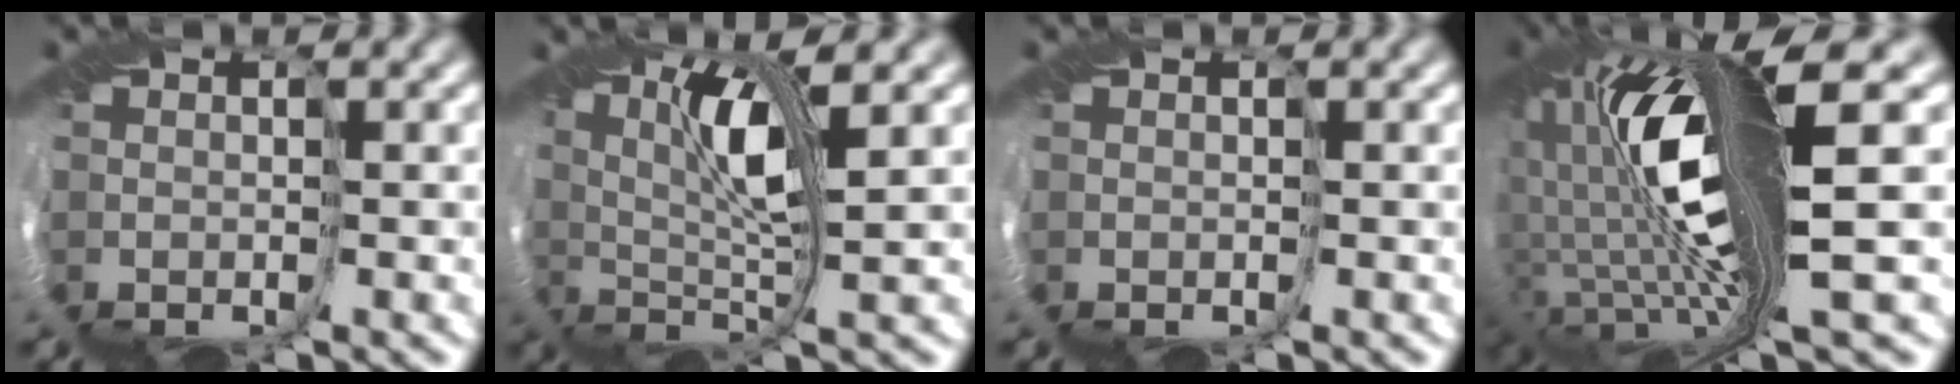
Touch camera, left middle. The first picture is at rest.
{"total": 5.5, "force": [2.1, 0.1, 5.1], "torque": [-0.102, 0.007, 0.036]}
{"total": 0.0}
{"total": 12.9, "force": [0.7, 2.9, 12.6], "torque": [-0.244, -0.010, 0.026]}